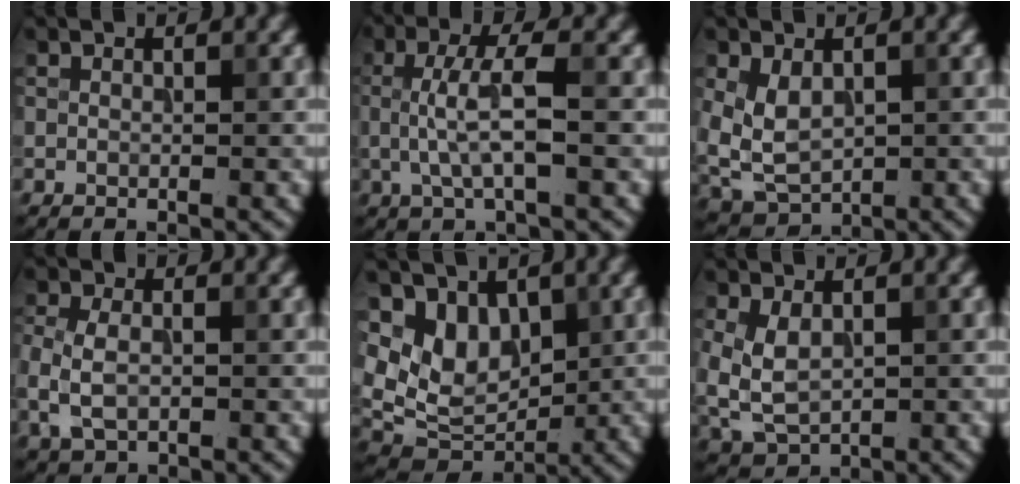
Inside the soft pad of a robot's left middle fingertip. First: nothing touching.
{"total": 4.1, "force": [-0.1, 0.9, 4.0], "torque": [-0.085, 0.005, -0.001]}
{"total": 4.8, "force": [0.3, 3.3, 3.6], "torque": [-0.082, -0.005, 0.011]}
{"total": 3.6, "force": [-0.8, 2.3, 2.7], "torque": [-0.069, -0.003, -0.016]}
{"total": 6.2, "force": [2.2, 4.5, 3.7], "torque": [-0.064, -0.017, 0.037]}
{"total": 4.4, "force": [0.2, 2.9, 3.3], "torque": [-0.080, -0.005, 0.010]}